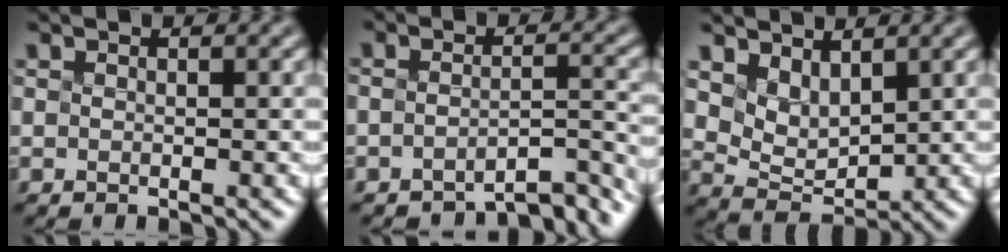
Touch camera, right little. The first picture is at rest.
{"total": 4.8, "force": [-4.8, -0.6, 0.3], "torque": [-0.007, -0.002, -0.040]}
{"total": 1.4, "force": [1.3, 0.6, 0.3], "torque": [-0.039, -0.022, 0.062]}